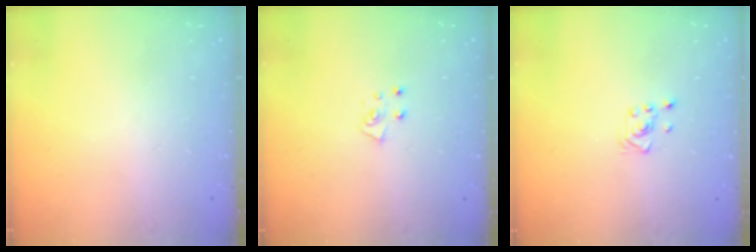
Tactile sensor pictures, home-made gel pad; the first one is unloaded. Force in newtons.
{"total": 6.4, "press": 6.4, "slide": 0.6}
{"total": 2.8, "press": 2.6, "slide": 1.0}